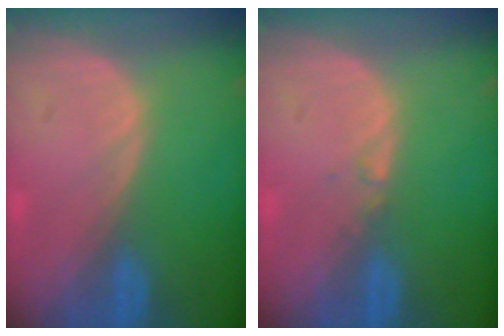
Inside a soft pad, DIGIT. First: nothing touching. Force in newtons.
{"total": 0.6, "press": 0.6, "slide": 0.2}